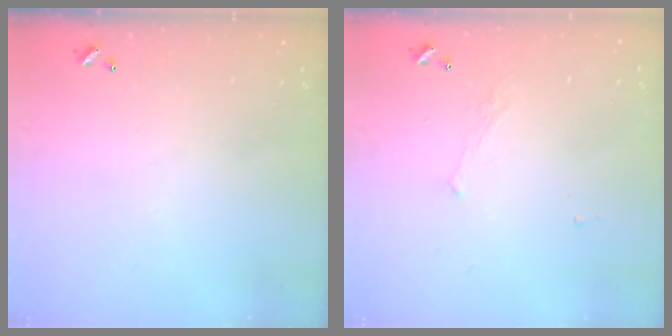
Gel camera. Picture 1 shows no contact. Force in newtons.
{"total": 1.1, "press": 0.8, "slide": 0.7}